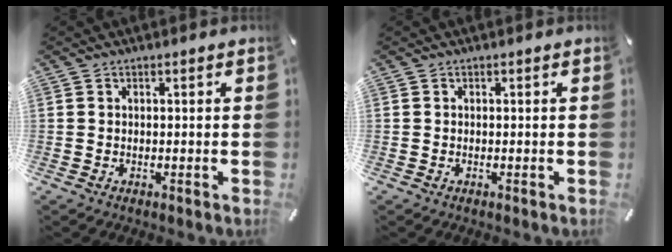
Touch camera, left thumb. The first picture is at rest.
{"total": 0.0}